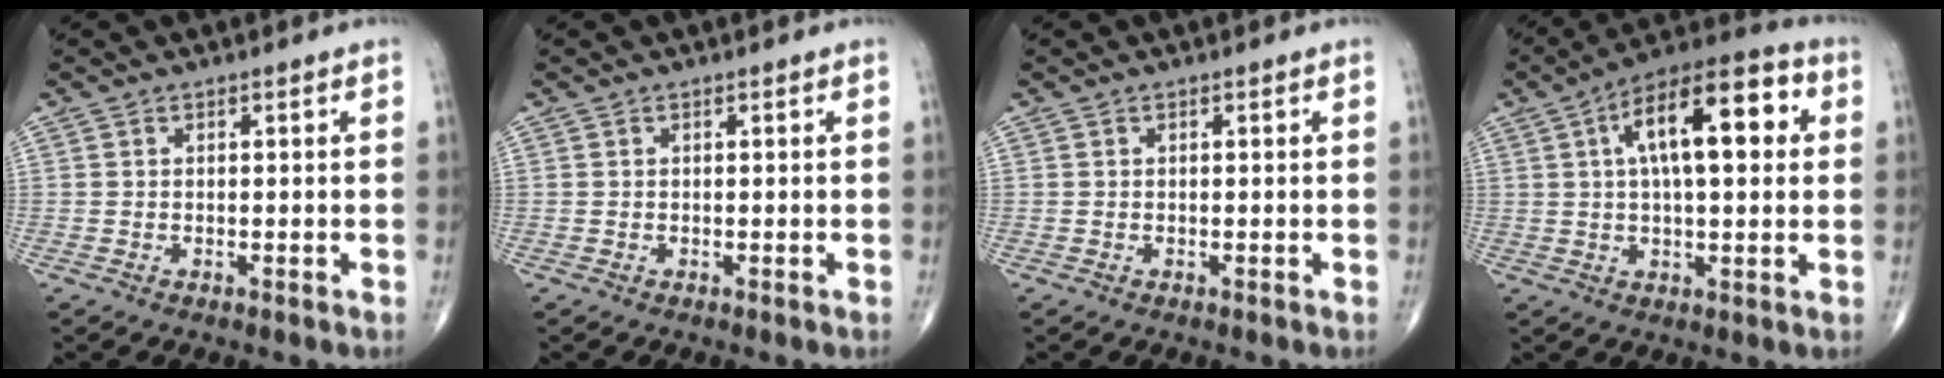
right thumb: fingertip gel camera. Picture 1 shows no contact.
{"total": 0.0}
{"total": 0.0}
{"total": 17.3, "force": [4.2, 7.1, 15.2], "torque": [-0.217, 0.023, 0.055]}